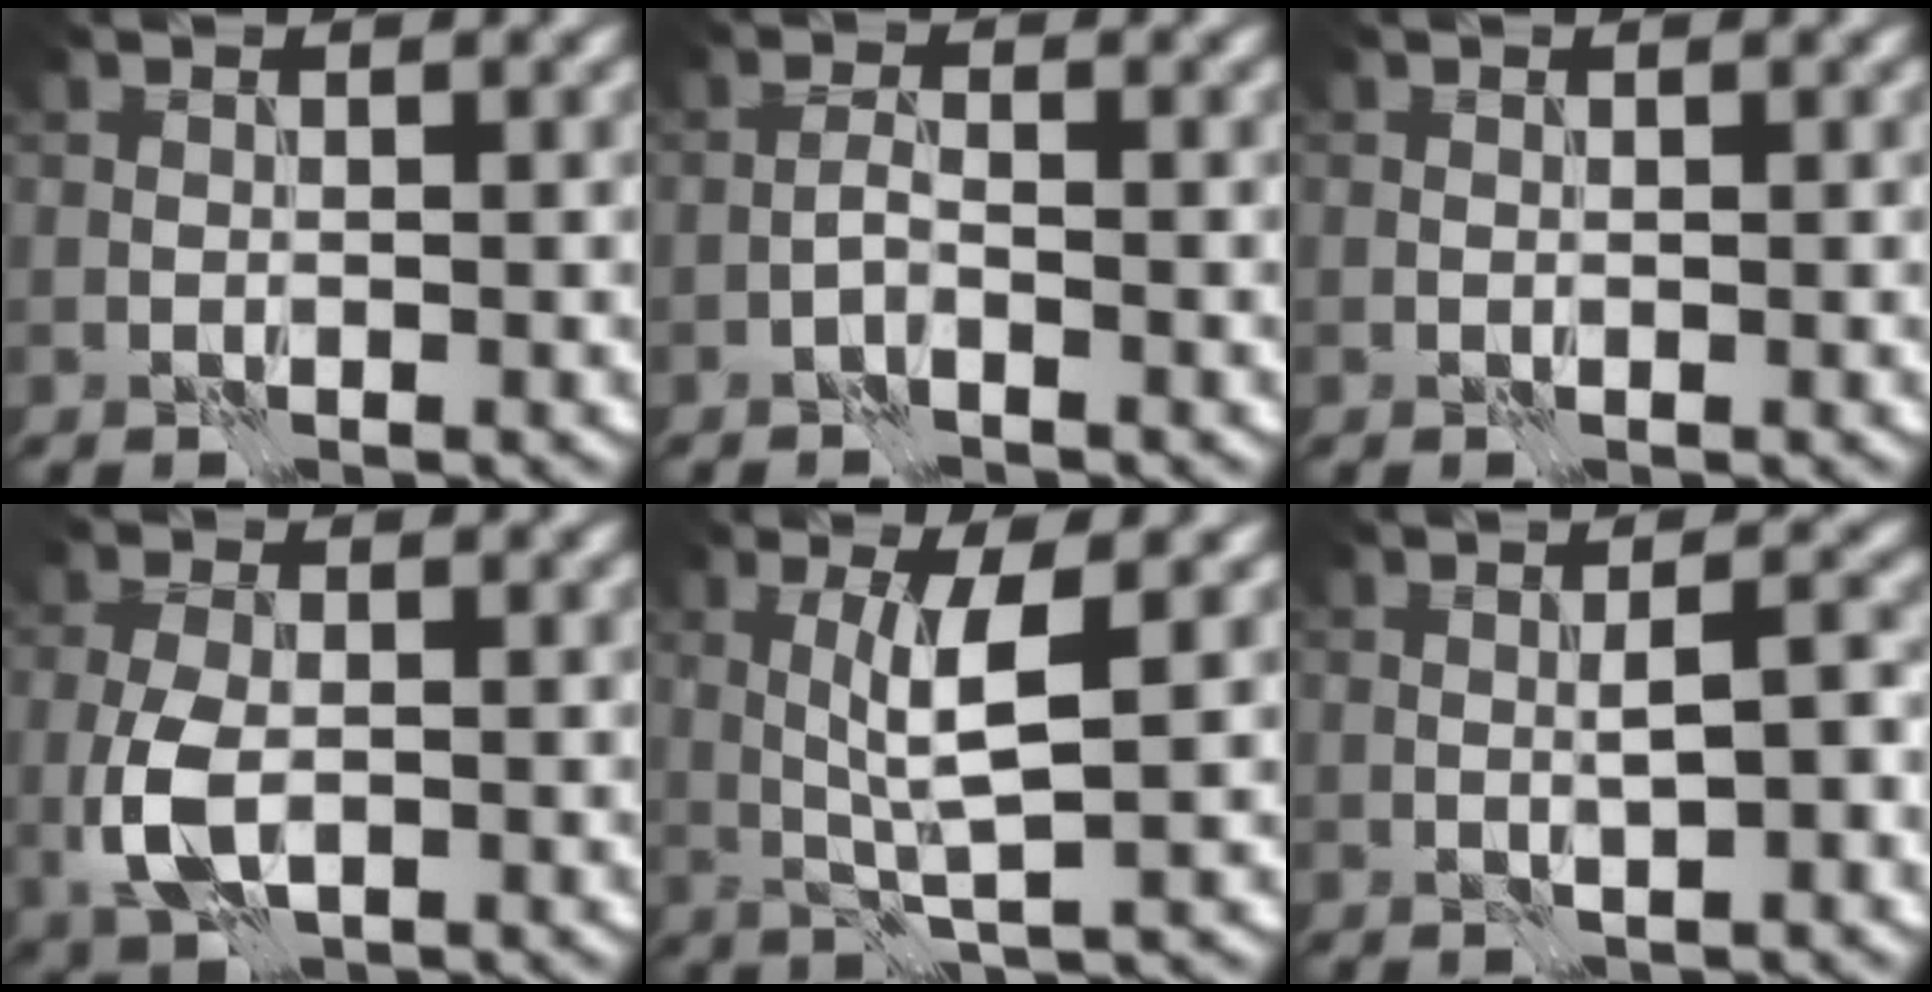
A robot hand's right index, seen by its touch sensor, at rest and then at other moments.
{"total": 1.0, "force": [-0.8, -0.1, 0.6], "torque": [-0.012, 0.006, -0.022]}
{"total": 0.0}
{"total": 4.8, "force": [-0.8, 2.8, 3.7], "torque": [-0.089, -0.011, -0.015]}
{"total": 3.9, "force": [0.4, 0.0, 3.8], "torque": [-0.081, -0.002, 0.016]}
{"total": 2.2, "force": [-0.2, 0.1, 2.2], "torque": [-0.039, 0.007, -0.002]}